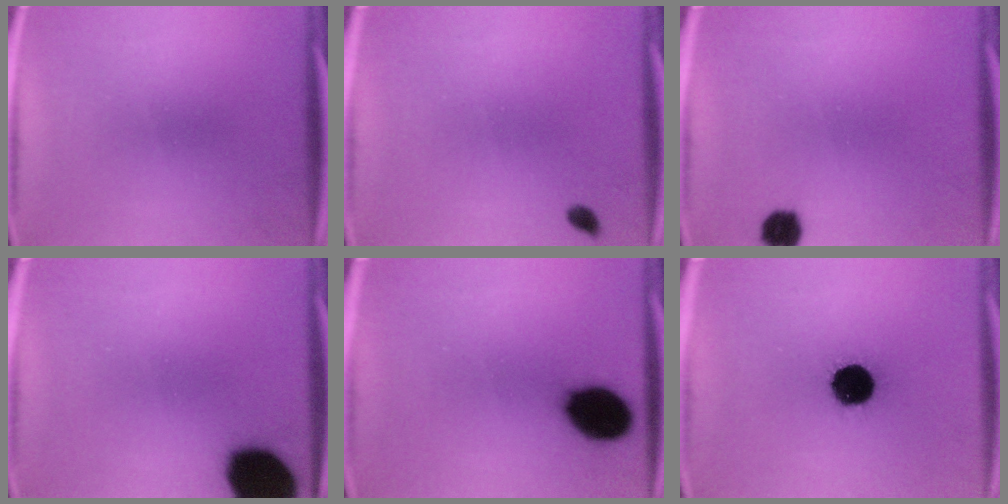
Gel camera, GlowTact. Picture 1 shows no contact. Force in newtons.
{"total": 1.3}
{"total": 4.0}
{"total": 18.9}
{"total": 13.7}
{"total": 13.3}